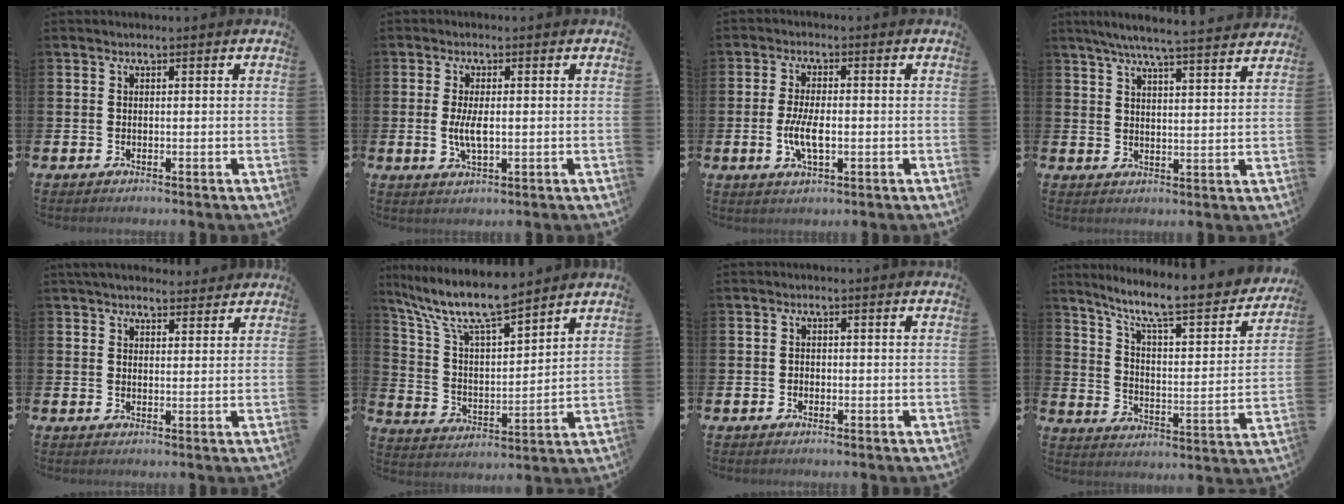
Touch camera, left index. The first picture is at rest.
{"total": 3.6, "force": [0.0, 1.3, 3.4], "torque": [-0.070, 0.001, -0.004]}
{"total": 4.9, "force": [-0.9, 2.0, 4.4], "torque": [-0.089, -0.002, -0.019]}
{"total": 6.2, "force": [5.8, -0.3, 2.2], "torque": [-0.057, -0.034, 0.100]}
{"total": 3.6, "force": [3.4, 0.9, 0.6], "torque": [-0.017, -0.010, 0.062]}
{"total": 10.3, "force": [9.0, 1.8, 4.6], "torque": [-0.128, -0.047, 0.159]}
{"total": 0.8, "force": [-0.5, 0.6, 0.2], "torque": [-0.010, 0.006, -0.010]}
{"total": 9.0, "force": [7.4, 1.8, 4.8], "torque": [-0.113, -0.053, 0.117]}